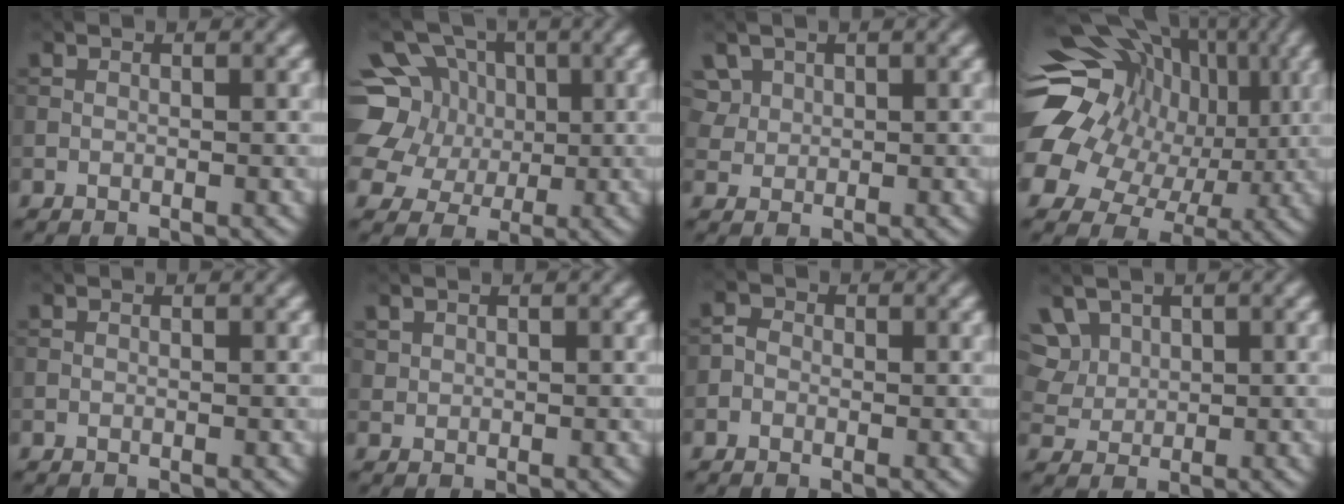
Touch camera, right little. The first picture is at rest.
{"total": 9.5, "force": [1.6, 8.3, 4.4], "torque": [-0.103, 0.029, -0.004]}
{"total": 2.9, "force": [1.4, 2.2, 1.2], "torque": [-0.042, 0.004, 0.043]}
{"total": 18.4, "force": [1.7, 15.2, 10.4], "torque": [-0.216, 0.016, 0.009]}
{"total": 0.0}
{"total": 0.7, "force": [0.5, 0.4, 0.1], "torque": [-0.002, -0.003, 0.016]}
{"total": 1.5, "force": [-0.4, 1.4, 0.4], "torque": [-0.003, 0.003, -0.018]}
{"total": 5.7, "force": [2.9, 4.1, 2.7], "torque": [-0.084, 0.016, 0.059]}